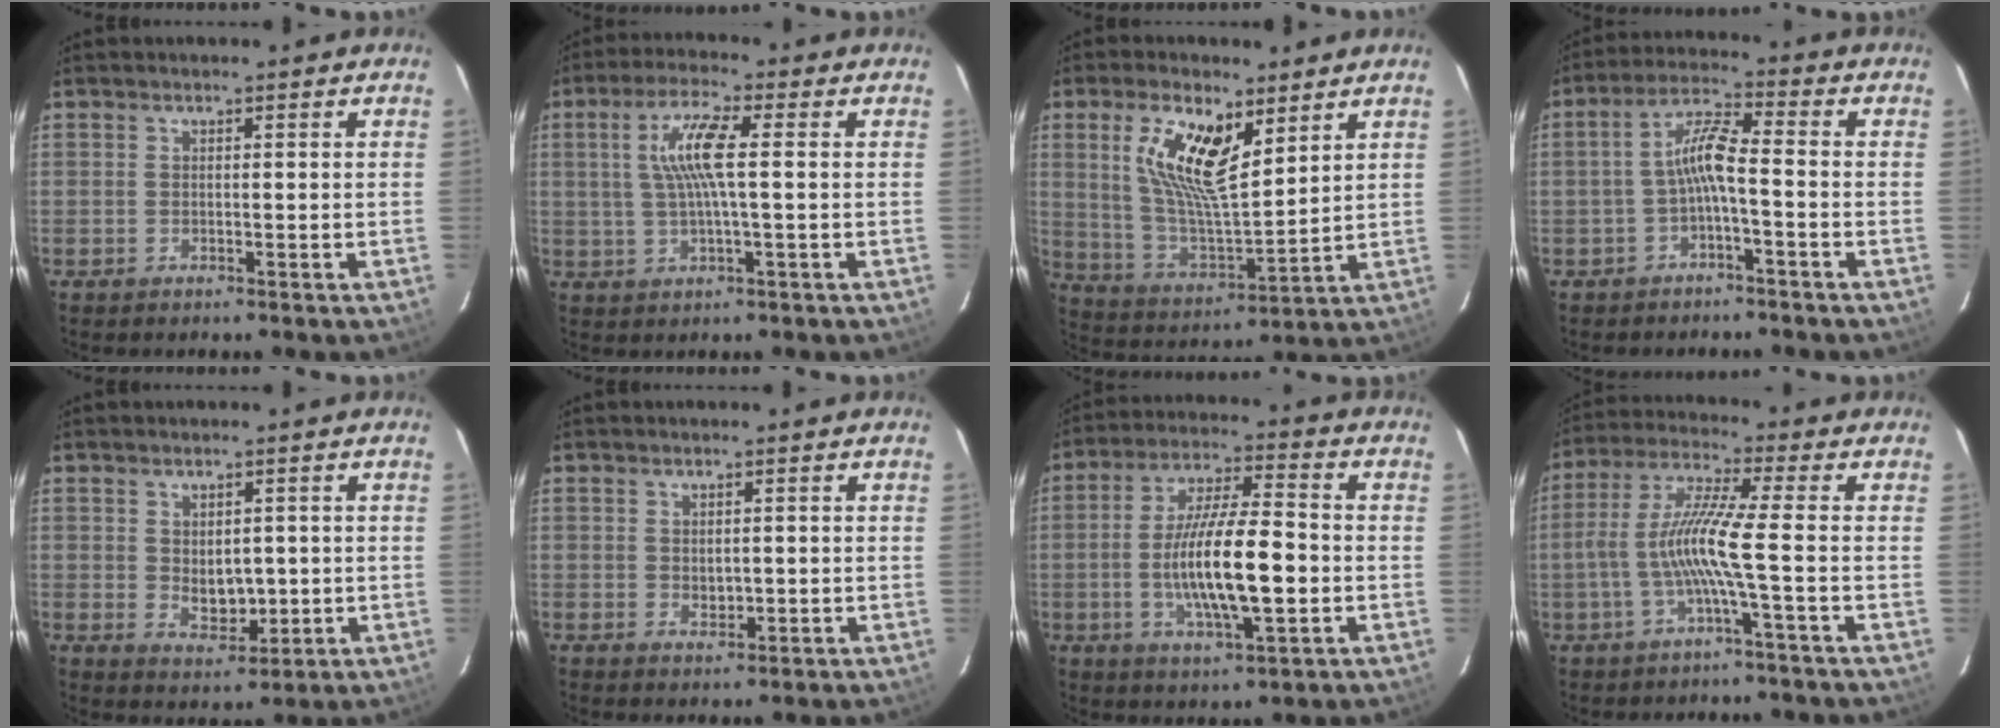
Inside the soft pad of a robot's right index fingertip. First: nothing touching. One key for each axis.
{"total": 8.0, "fx": 1.1, "fy": 1.0, "fz": 7.9, "tx": -0.153, "ty": 0.008, "tz": 0.021}
{"total": 13.7, "fx": 6.2, "fy": 5.1, "fz": 11.1, "tx": -0.217, "ty": 0.006, "tz": 0.126}
{"total": 5.6, "fx": -2.0, "fy": 0.5, "fz": 5.2, "tx": -0.118, "ty": 0.018, "tz": -0.036}
{"total": 5.3, "fx": 0.2, "fy": 3.7, "fz": 3.8, "tx": -0.061, "ty": -0.008, "tz": 0.016}
{"total": 2.2, "fx": 0.1, "fy": 1.7, "fz": 1.4, "tx": -0.021, "ty": -0.001, "tz": 0.007}
{"total": 14.8, "fx": -2.5, "fy": 3.6, "fz": 14.1, "tx": -0.261, "ty": -0.007, "tz": -0.043}
{"total": 9.2, "fx": -2.2, "fy": -0.8, "fz": 8.9, "tx": -0.188, "ty": 0.004, "tz": -0.042}